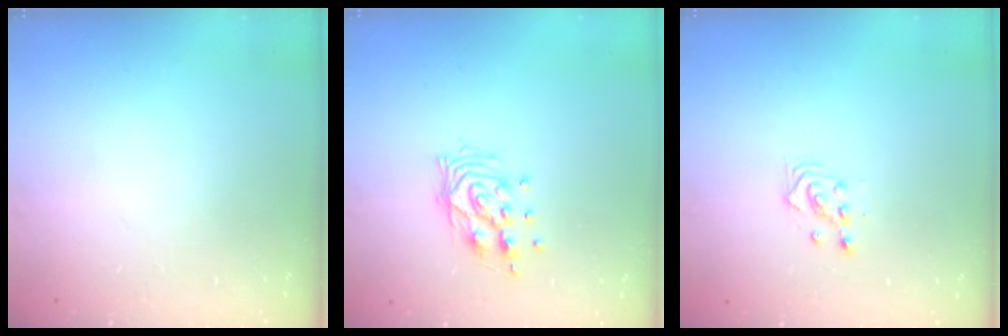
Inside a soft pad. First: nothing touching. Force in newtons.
{"total": 11.0, "press": 11.0, "slide": 1.3}
{"total": 2.3, "press": 2.3, "slide": 0.3}